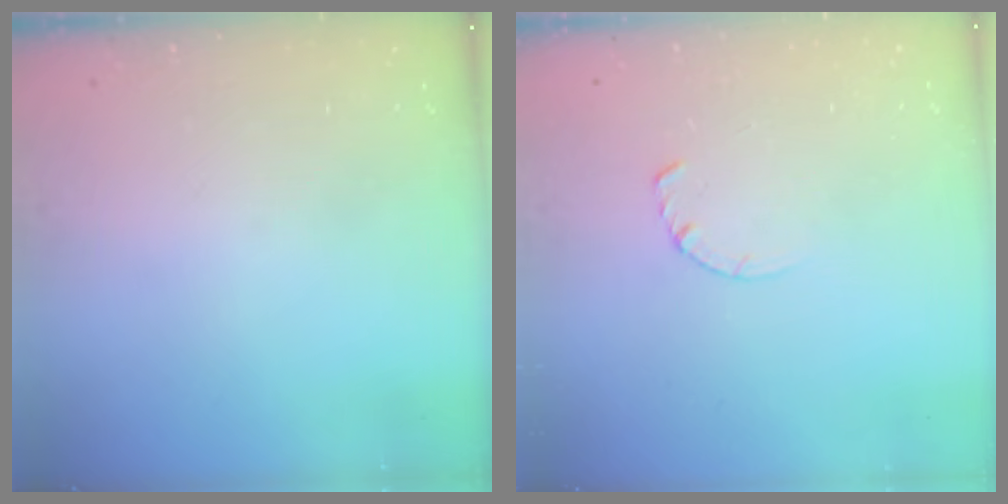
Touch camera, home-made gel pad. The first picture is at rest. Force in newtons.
{"total": 2.8, "press": 2.8, "slide": 0.4}